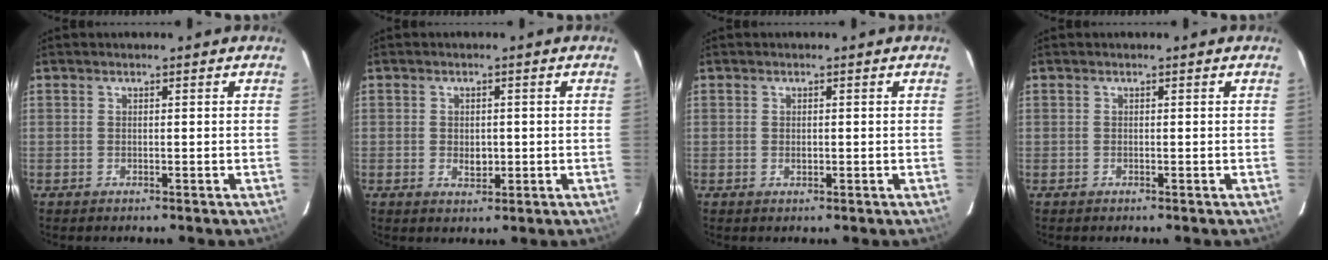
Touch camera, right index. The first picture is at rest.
{"total": 3.0, "force": [-0.4, 2.2, 2.1], "torque": [-0.034, -0.001, -0.004]}
{"total": 1.0, "force": [-0.1, 0.7, 0.6], "torque": [-0.009, 0.000, 0.000]}
{"total": 0.0}